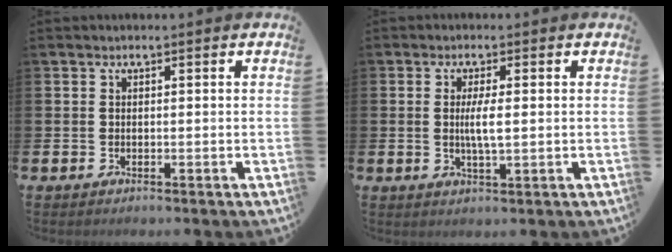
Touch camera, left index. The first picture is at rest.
{"total": 3.0, "force": [0.3, 0.6, 2.9], "torque": [-0.049, -0.004, 0.001]}